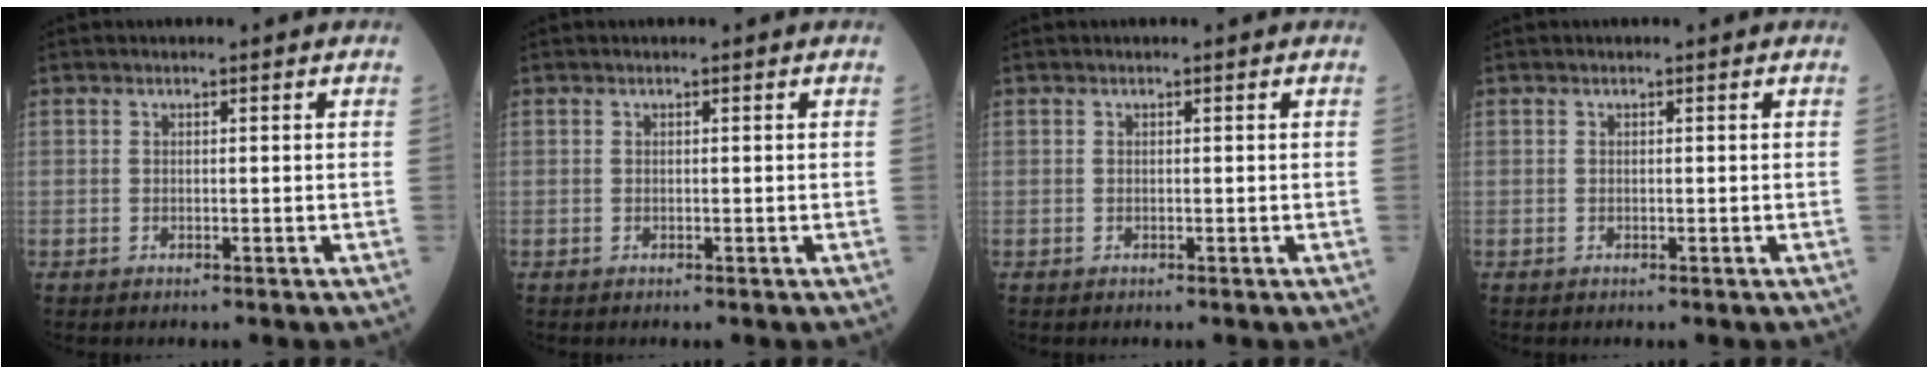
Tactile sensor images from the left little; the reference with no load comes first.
{"total": 0.0}
{"total": 0.0}
{"total": 0.0}